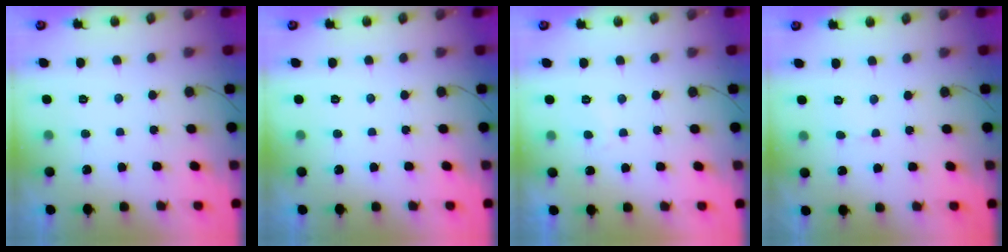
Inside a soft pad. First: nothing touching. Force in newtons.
{"total": 0.0}
{"total": 1.9, "press": 1.8, "slide": 0.6}
{"total": 2.6, "press": 2.6, "slide": 0.2}